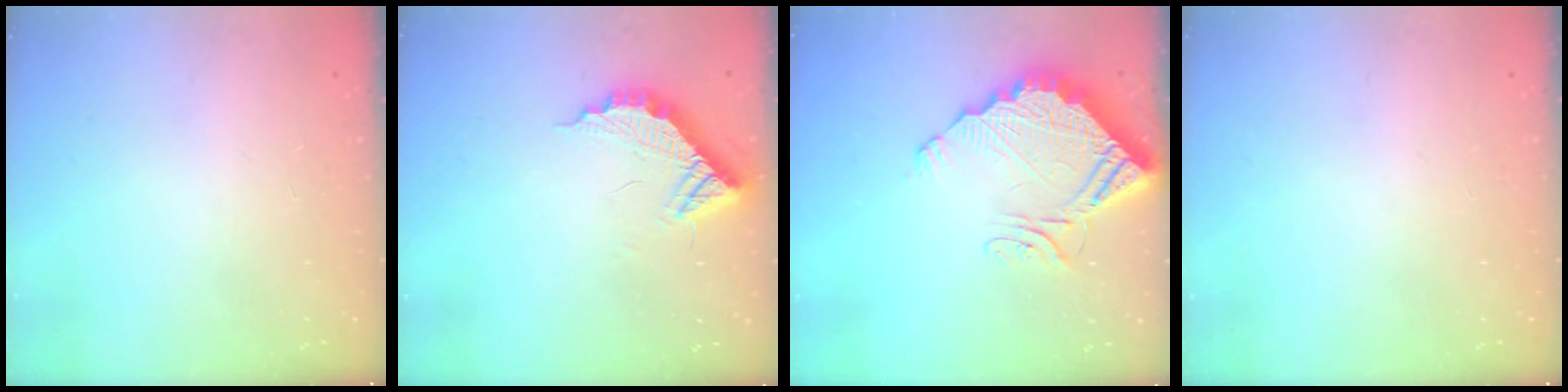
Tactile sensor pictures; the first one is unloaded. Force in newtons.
{"total": 11.9, "press": 11.9, "slide": 0.8}
{"total": 13.8, "press": 13.8, "slide": 1.1}
{"total": 0.0}